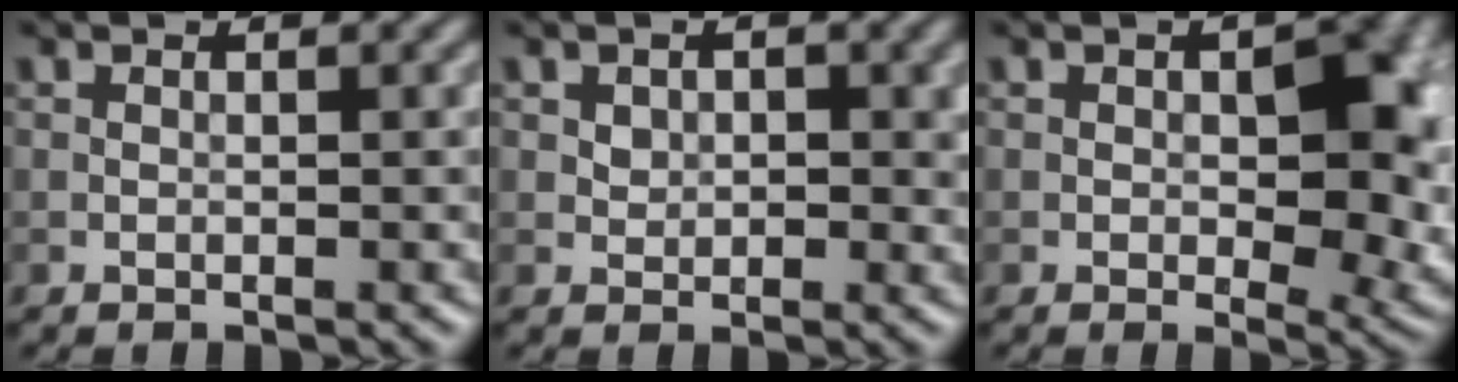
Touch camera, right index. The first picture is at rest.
{"total": 2.0, "force": [0.4, 1.5, 1.2], "torque": [-0.018, -0.003, 0.005]}
{"total": 7.4, "force": [0.2, 3.9, 6.3], "torque": [-0.078, -0.005, 0.007]}